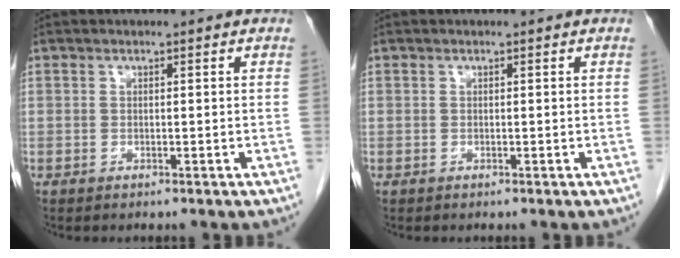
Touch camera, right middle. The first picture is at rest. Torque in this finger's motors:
{"motor_torque": [0.00, 0.00, 0.00, -0.01]}